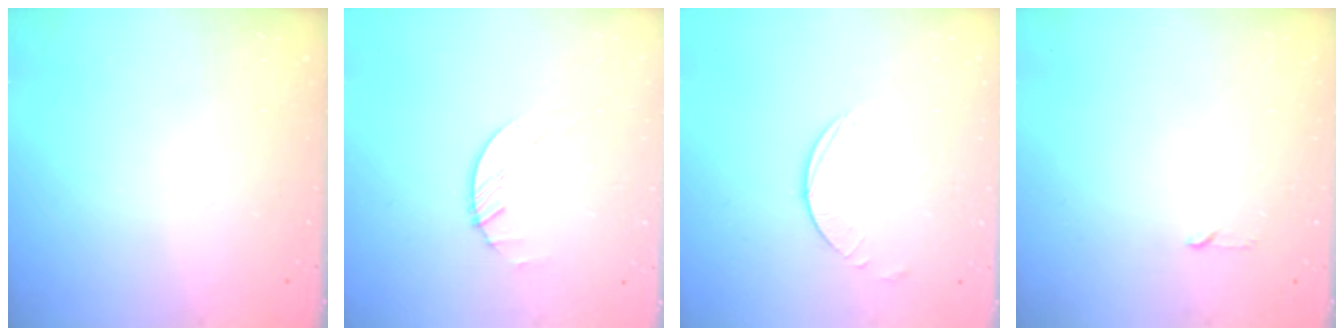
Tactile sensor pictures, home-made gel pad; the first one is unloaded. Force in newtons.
{"total": 1.7, "press": 1.7, "slide": 0.1}
{"total": 1.6, "press": 1.6, "slide": 0.2}
{"total": 2.3, "press": 2.2, "slide": 0.3}